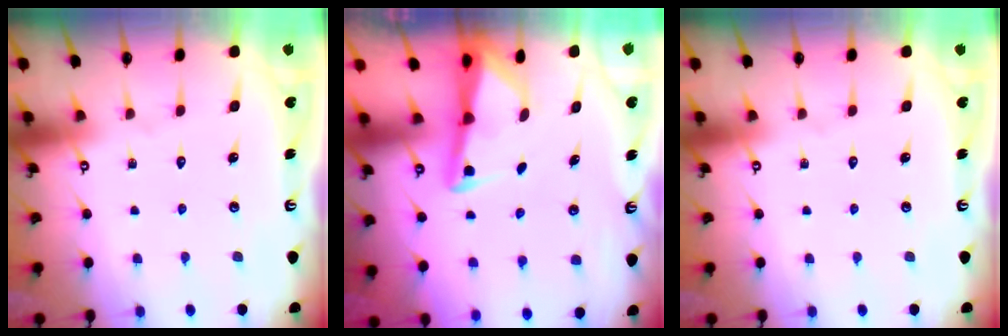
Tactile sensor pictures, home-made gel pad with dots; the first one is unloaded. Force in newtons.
{"total": 3.0, "press": 3.0, "slide": 0.3}
{"total": 0.0}